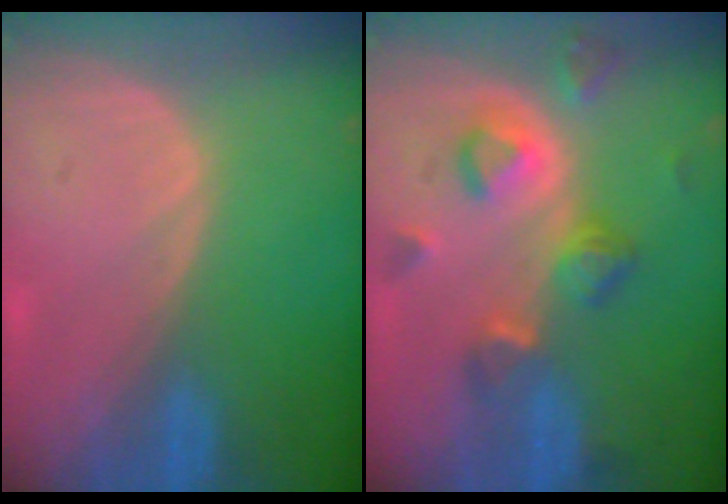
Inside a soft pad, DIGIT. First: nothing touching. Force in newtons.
{"total": 7.8, "press": 7.1, "slide": 3.2}